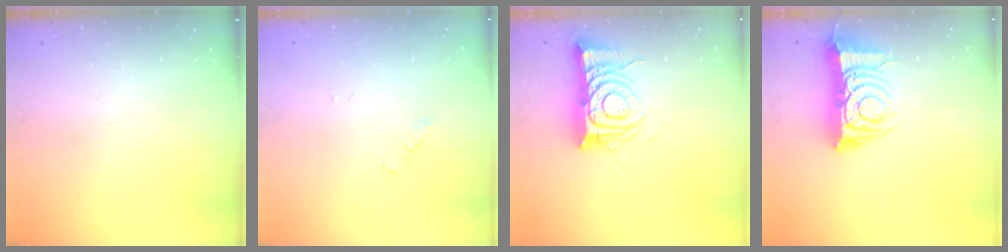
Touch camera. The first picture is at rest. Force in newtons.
{"total": 1.0, "press": 0.9, "slide": 0.2}
{"total": 11.7, "press": 11.6, "slide": 1.0}
{"total": 11.7, "press": 11.6, "slide": 1.0}